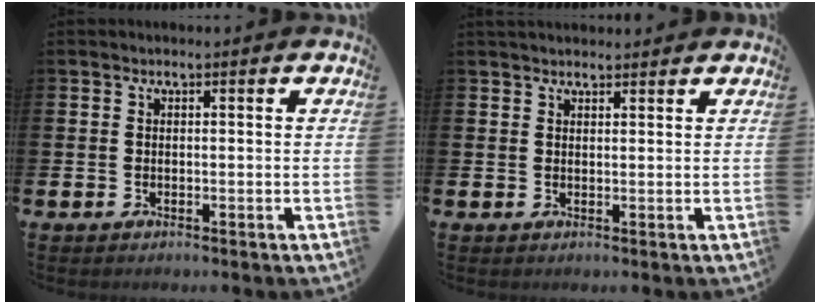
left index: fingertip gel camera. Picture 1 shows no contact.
{"total": 1.7, "force": [1.6, 0.5, 0.2], "torque": [0.005, -0.004, 0.027]}